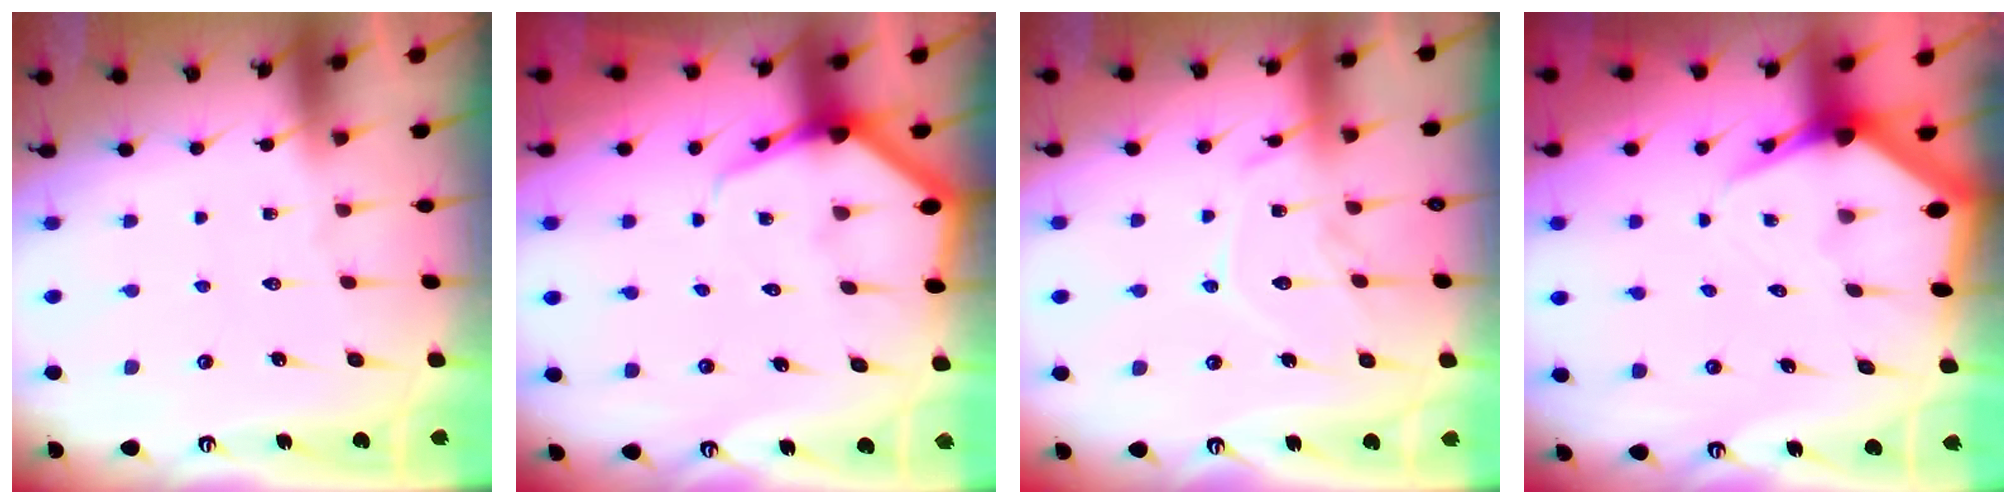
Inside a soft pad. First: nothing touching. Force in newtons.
{"total": 5.6, "press": 5.6, "slide": 0.7}
{"total": 12.2, "press": 12.1, "slide": 0.8}
{"total": 5.3, "press": 5.3, "slide": 0.7}